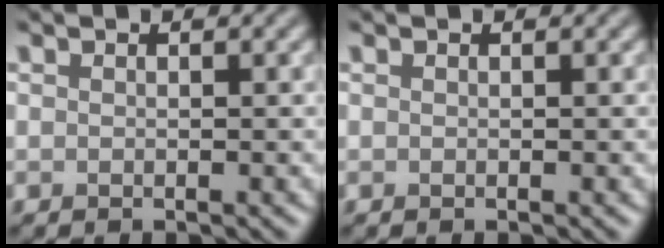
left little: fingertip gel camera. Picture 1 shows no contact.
{"total": 0.0}